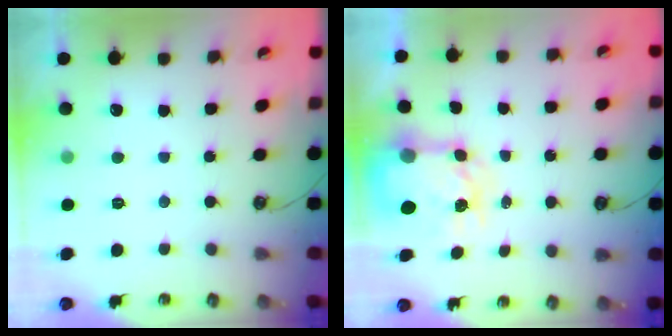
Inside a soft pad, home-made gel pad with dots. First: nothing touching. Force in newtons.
{"total": 7.0, "press": 7.0, "slide": 0.6}